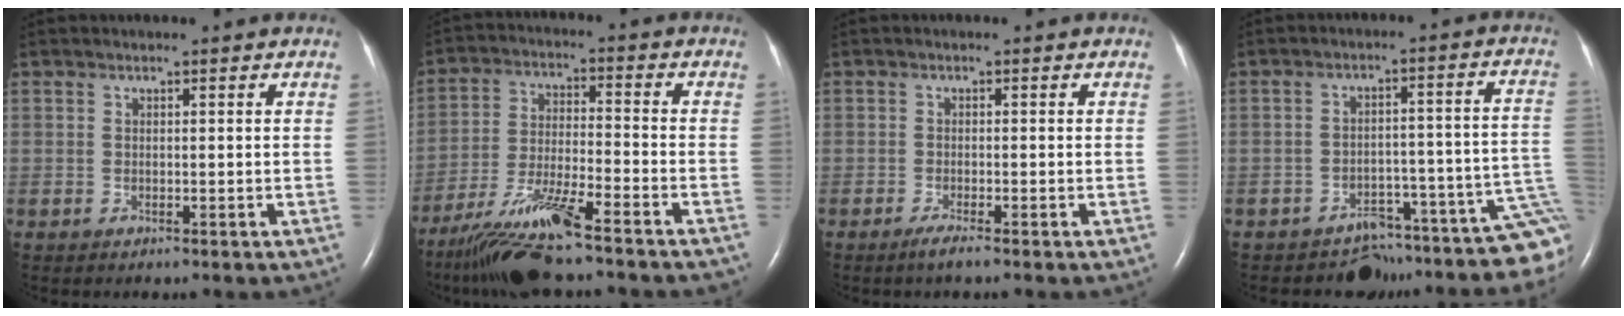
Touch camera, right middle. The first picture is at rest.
{"total": 14.4, "force": [-11.4, 1.0, 8.7], "torque": [-0.170, -0.024, -0.200]}
{"total": 1.7, "force": [-1.3, -0.2, 1.1], "torque": [-0.030, -0.005, -0.027]}
{"total": 12.9, "force": [-11.8, 3.8, 3.3], "torque": [-0.003, 0.089, -0.144]}